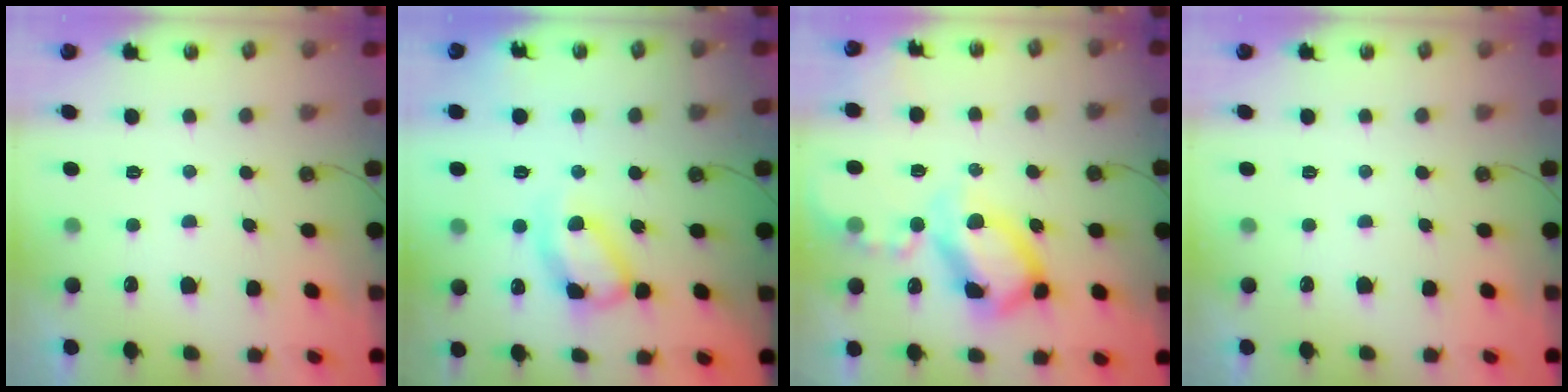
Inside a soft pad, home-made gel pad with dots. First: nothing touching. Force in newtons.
{"total": 12.7, "press": 12.6, "slide": 0.9}
{"total": 18.1, "press": 18.0, "slide": 2.4}
{"total": 0.0}